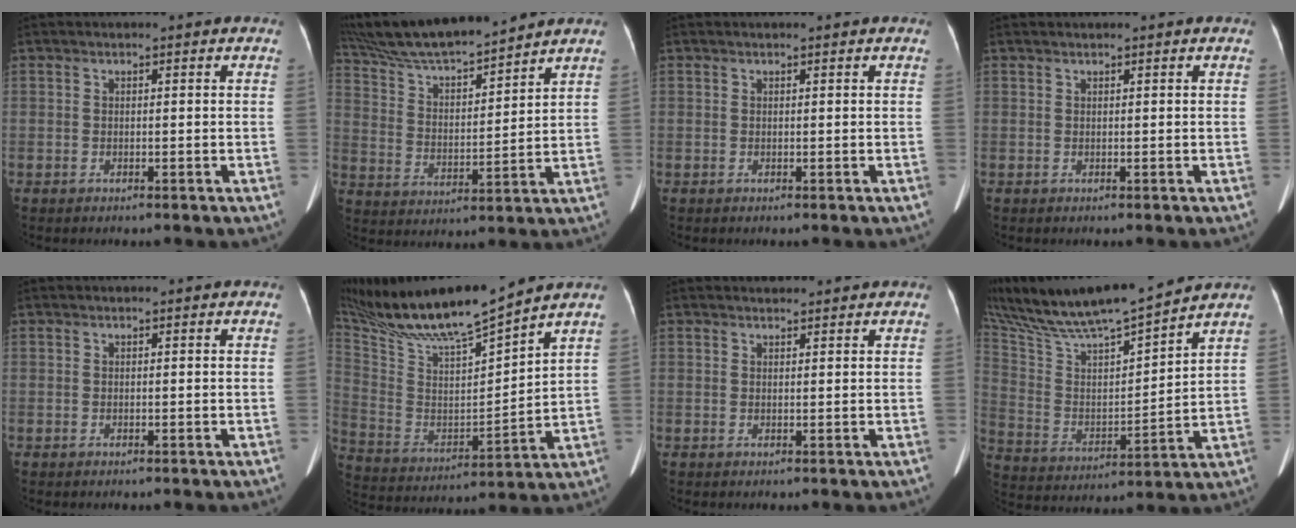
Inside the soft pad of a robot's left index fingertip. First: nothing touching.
{"total": 16.0, "force": [14.5, 1.2, 6.6], "torque": [-0.129, 0.016, 0.262]}
{"total": 0.5, "force": [0.5, 0.0, 0.2], "torque": [-0.003, 0.008, 0.009]}
{"total": 0.6, "force": [0.6, 0.0, 0.2], "torque": [-0.007, 0.012, 0.013]}
{"total": 0.0}
{"total": 19.7, "force": [17.4, 0.3, 9.2], "torque": [-0.183, -0.003, 0.319]}
{"total": 1.5, "force": [1.4, 0.2, 0.0], "torque": [-0.009, 0.012, 0.027]}
{"total": 22.3, "force": [19.5, 1.9, 10.7], "torque": [-0.214, 0.014, 0.342]}